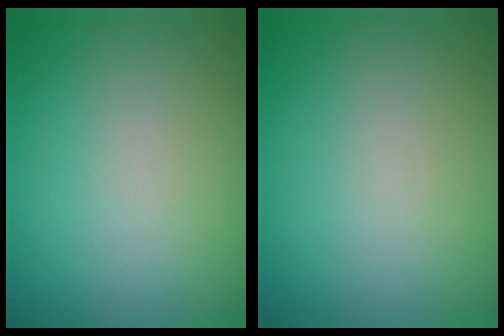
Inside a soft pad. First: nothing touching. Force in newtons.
{"total": 0.0}